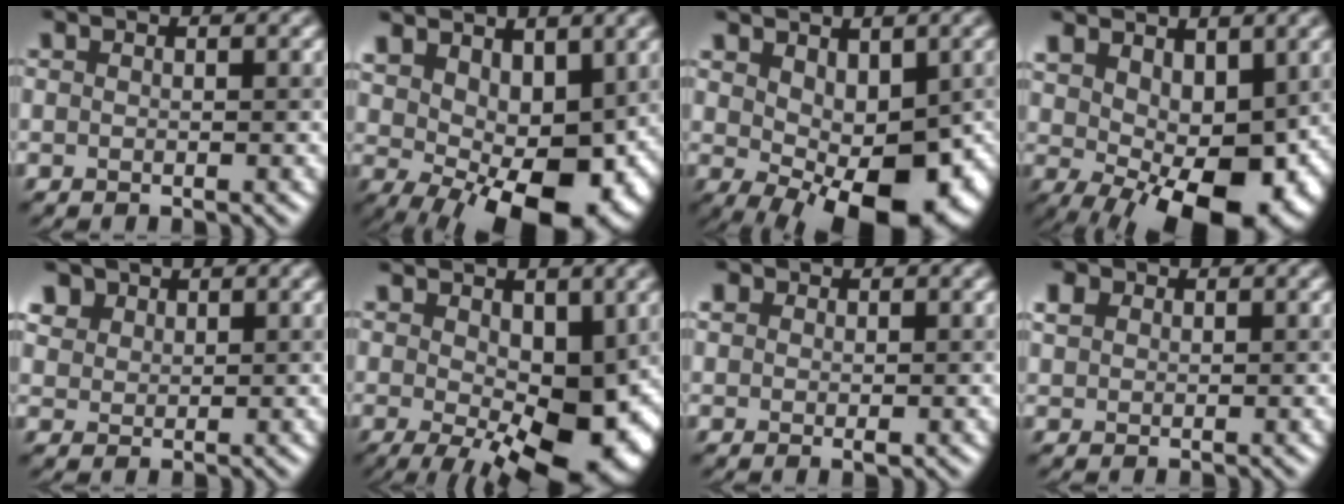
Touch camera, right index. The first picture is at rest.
{"total": 12.4, "force": [1.1, 7.0, 10.1], "torque": [-0.148, -0.014, 0.054]}
{"total": 10.6, "force": [-1.7, 5.9, 8.7], "torque": [-0.128, -0.016, 0.003]}
{"total": 12.5, "force": [-0.2, 7.1, 10.3], "torque": [-0.159, -0.019, 0.030]}
{"total": 2.4, "force": [2.0, 1.4, 0.2], "torque": [-0.017, 0.002, 0.053]}
{"total": 12.0, "force": [-1.9, 5.7, 10.3], "torque": [-0.150, -0.012, -0.007]}
{"total": 0.8, "force": [0.4, 0.6, 0.4], "torque": [-0.004, 0.007, 0.013]}
{"total": 1.4, "force": [1.0, 0.9, 0.2], "torque": [-0.007, 0.013, 0.024]}